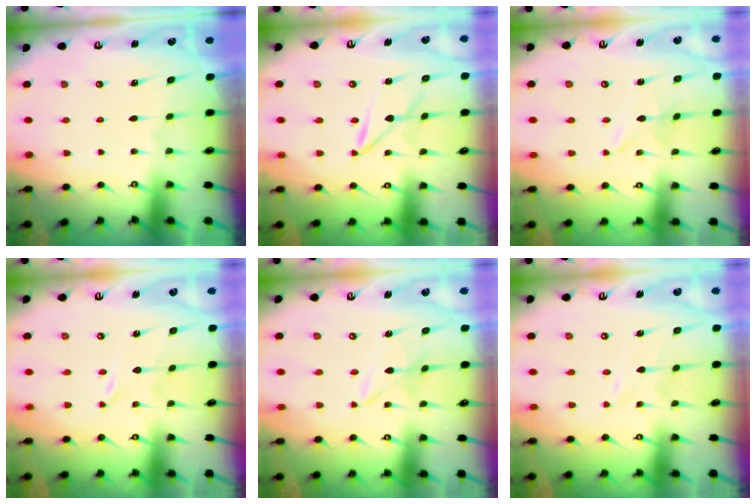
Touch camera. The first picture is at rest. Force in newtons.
{"total": 2.5, "press": 2.5, "slide": 0.3}
{"total": 1.1, "press": 1.1, "slide": 0.1}
{"total": 0.0}
{"total": 3.1, "press": 3.1, "slide": 0.2}
{"total": 0.8, "press": 0.8, "slide": 0.1}